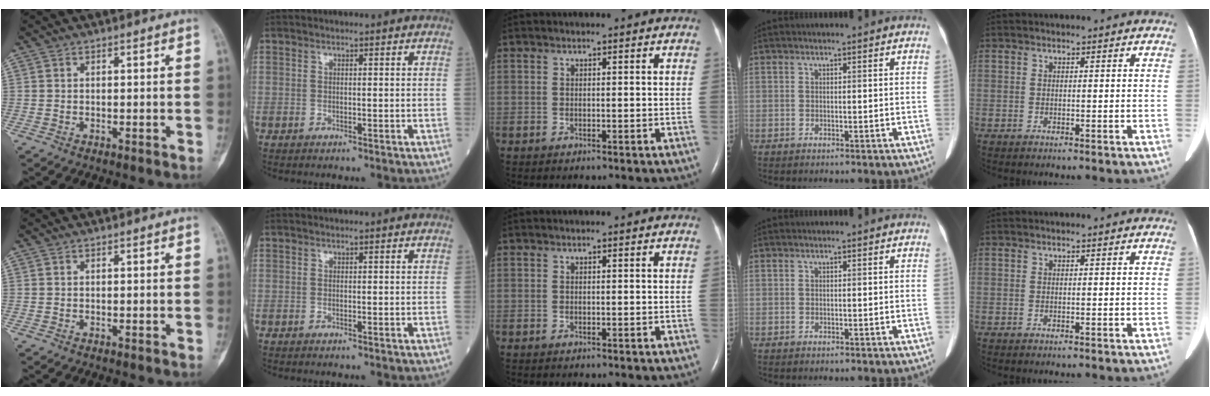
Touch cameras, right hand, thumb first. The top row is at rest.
{}